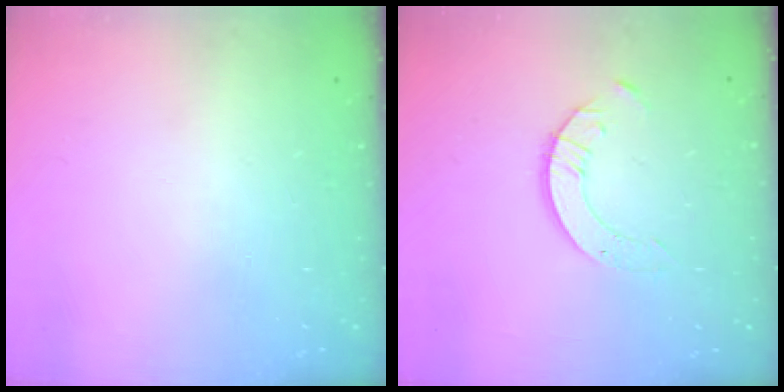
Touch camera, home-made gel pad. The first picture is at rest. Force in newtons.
{"total": 3.4, "press": 3.4, "slide": 0.3}